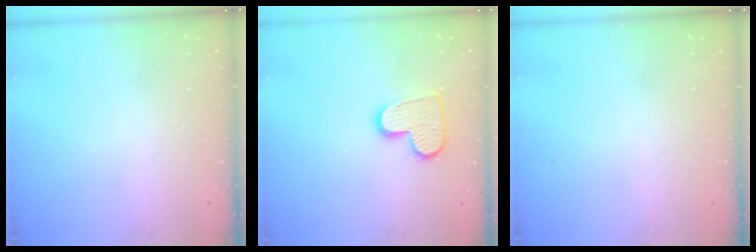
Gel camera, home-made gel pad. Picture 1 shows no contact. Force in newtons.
{"total": 11.8, "press": 11.8, "slide": 0.6}
{"total": 0.0}